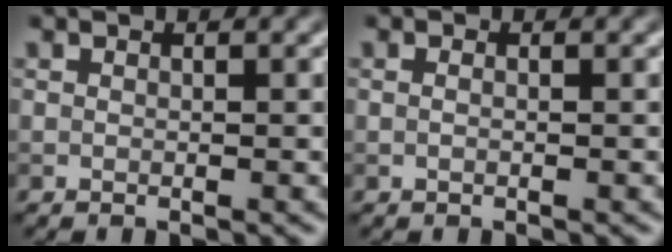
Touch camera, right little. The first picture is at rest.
{"total": 0.8, "force": [0.2, 0.4, 0.6], "torque": [-0.006, -0.007, -0.005]}